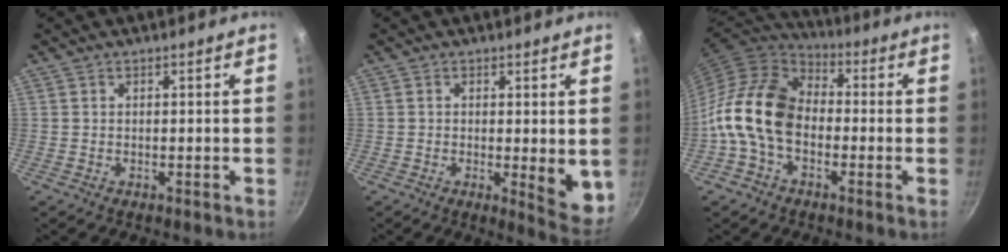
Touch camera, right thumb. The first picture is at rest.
{"total": 7.0, "force": [0.0, 2.3, 6.6], "torque": [-0.077, -0.016, 0.002]}
{"total": 14.5, "force": [-2.4, 10.1, 10.1], "torque": [-0.160, 0.035, -0.068]}